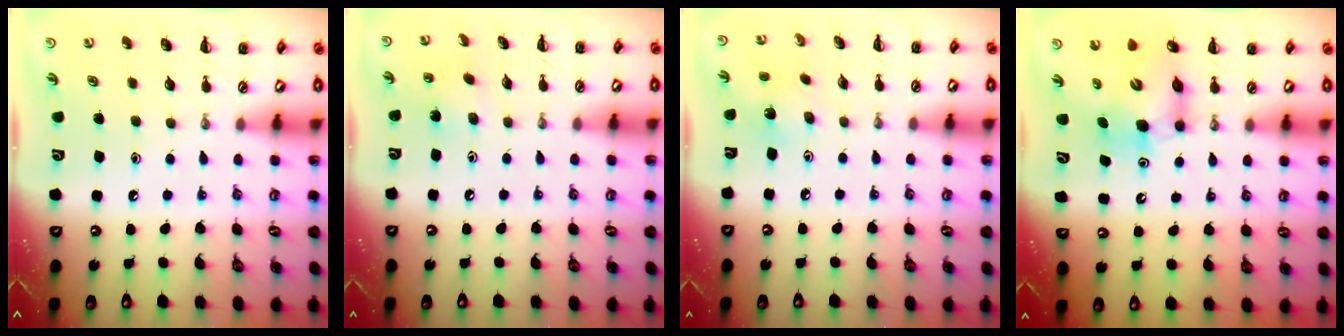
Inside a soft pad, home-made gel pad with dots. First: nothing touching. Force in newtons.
{"total": 2.8, "press": 2.7, "slide": 0.6}
{"total": 2.6, "press": 2.6, "slide": 0.5}
{"total": 6.7, "press": 6.5, "slide": 1.5}